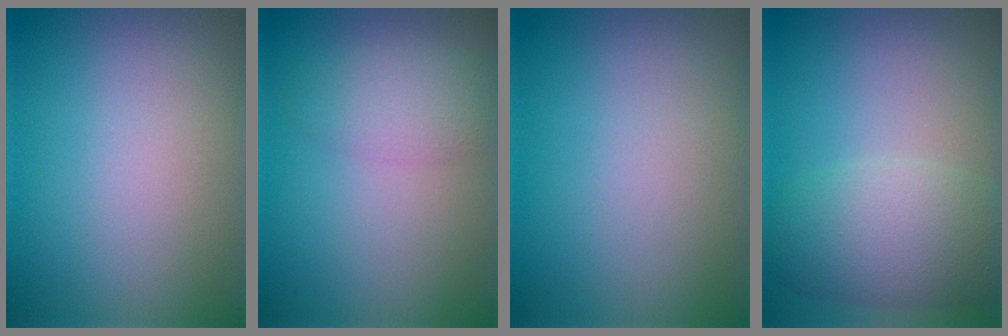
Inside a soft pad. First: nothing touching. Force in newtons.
{"total": 2.8, "press": 2.8, "slide": 0.1}
{"total": 0.0}
{"total": 5.6, "press": 5.5, "slide": 0.4}